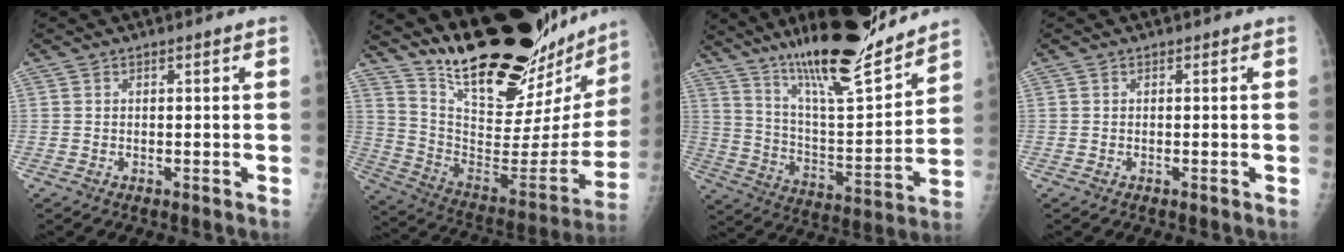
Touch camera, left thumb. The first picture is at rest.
{"total": 31.7, "force": [26.3, 7.9, 15.8], "torque": [-0.224, -0.161, 0.391]}
{"total": 22.8, "force": [18.2, 3.7, 13.1], "torque": [-0.191, -0.093, 0.309]}
{"total": 0.0}